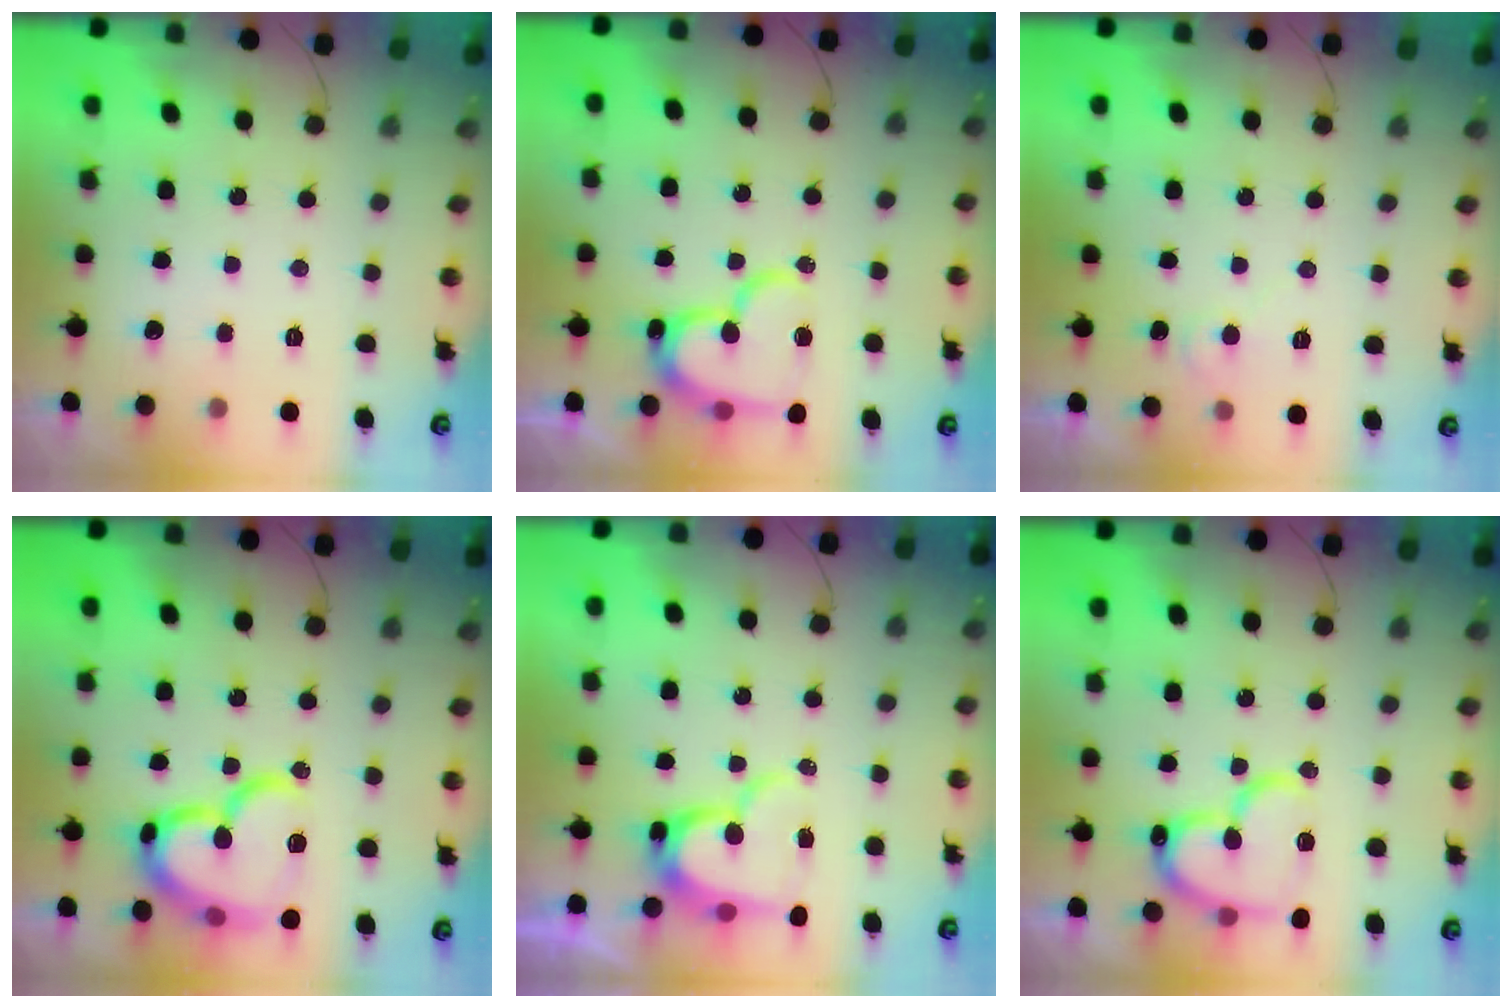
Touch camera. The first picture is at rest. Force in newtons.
{"total": 17.2, "press": 17.2, "slide": 1.5}
{"total": 5.2, "press": 5.2, "slide": 0.5}
{"total": 21.0, "press": 20.9, "slide": 2.3}
{"total": 14.0, "press": 13.9, "slide": 1.5}
{"total": 18.4, "press": 18.3, "slide": 1.8}